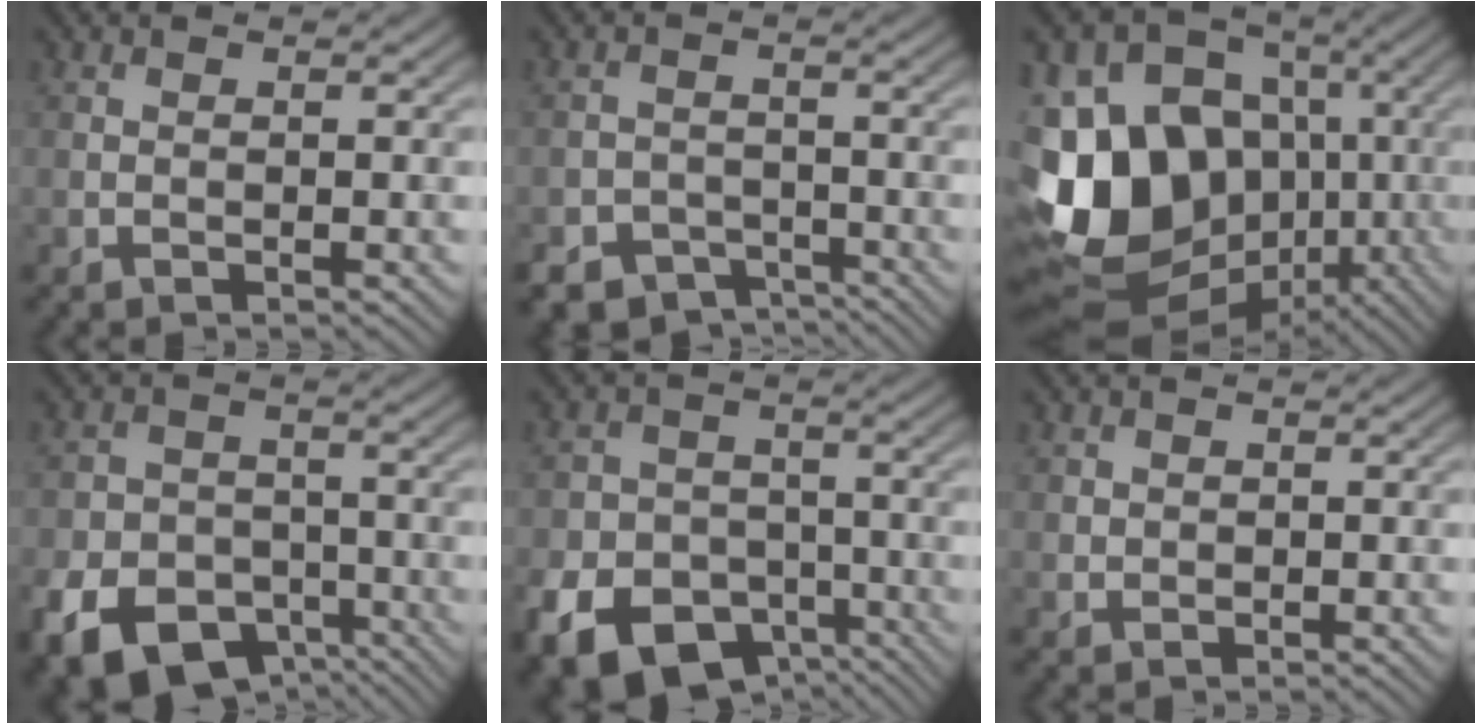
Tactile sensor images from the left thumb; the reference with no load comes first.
{"total": 6.3, "force": [-4.8, 3.7, 1.5], "torque": [-0.017, -0.012, -0.074]}
{"total": 18.4, "force": [-3.7, 14.8, 10.4], "torque": [-0.242, -0.012, -0.064]}
{"total": 11.6, "force": [-6.7, 7.8, 5.4], "torque": [-0.115, -0.029, -0.116]}
{"total": 12.8, "force": [-7.3, 8.9, 5.5], "torque": [-0.118, -0.036, -0.125]}
{"total": 1.5, "force": [0.4, 1.4, 0.4], "torque": [-0.010, -0.006, 0.007]}